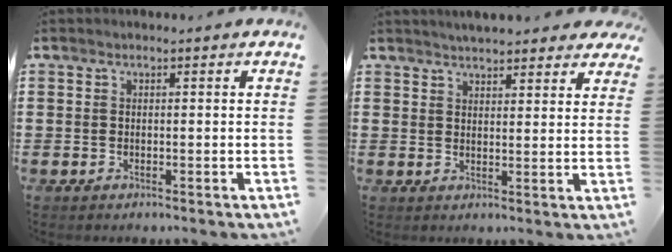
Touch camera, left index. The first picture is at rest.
{"total": 3.7, "force": [3.7, 0.6, 0.5], "torque": [-0.014, -0.010, 0.066]}